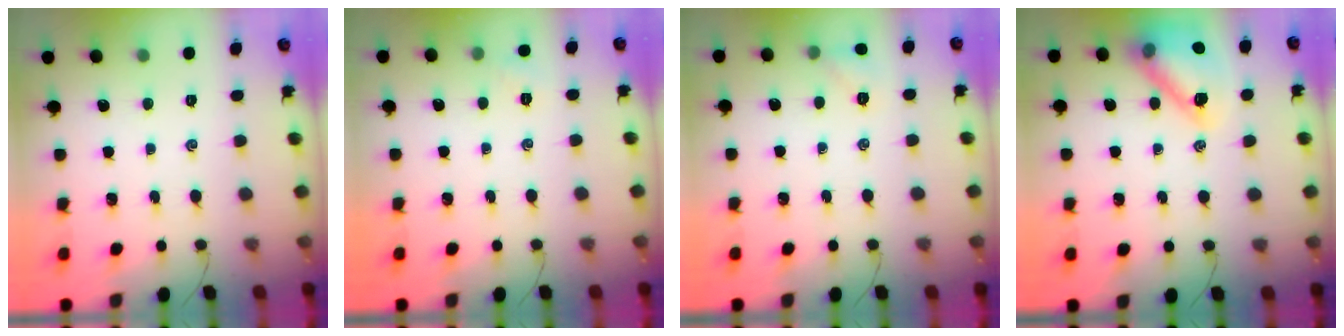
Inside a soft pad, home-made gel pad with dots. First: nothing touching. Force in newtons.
{"total": 4.0, "press": 3.8, "slide": 1.2}
{"total": 5.9, "press": 5.7, "slide": 1.5}
{"total": 16.7, "press": 16.7, "slide": 1.6}